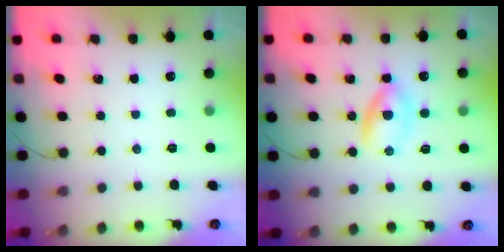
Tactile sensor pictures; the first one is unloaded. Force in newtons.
{"total": 3.7, "press": 3.5, "slide": 1.1}